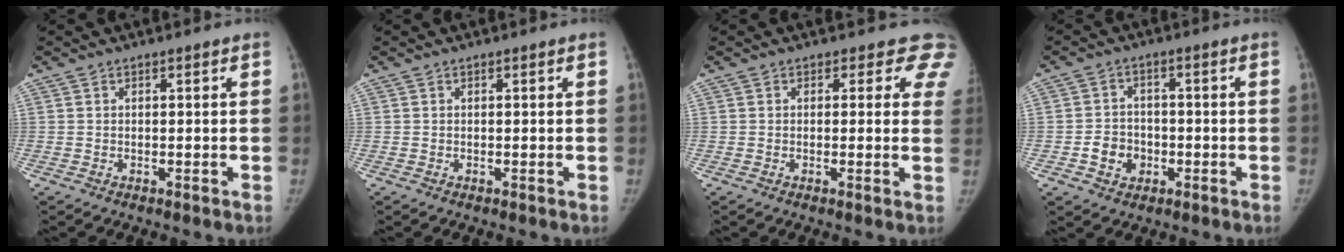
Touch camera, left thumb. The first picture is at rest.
{"total": 0.0}
{"total": 5.1, "force": [3.9, 3.1, 1.3], "torque": [0.030, -0.010, 0.014]}
{"total": 5.7, "force": [-1.9, 4.9, 2.3], "torque": [-0.015, 0.017, -0.029]}